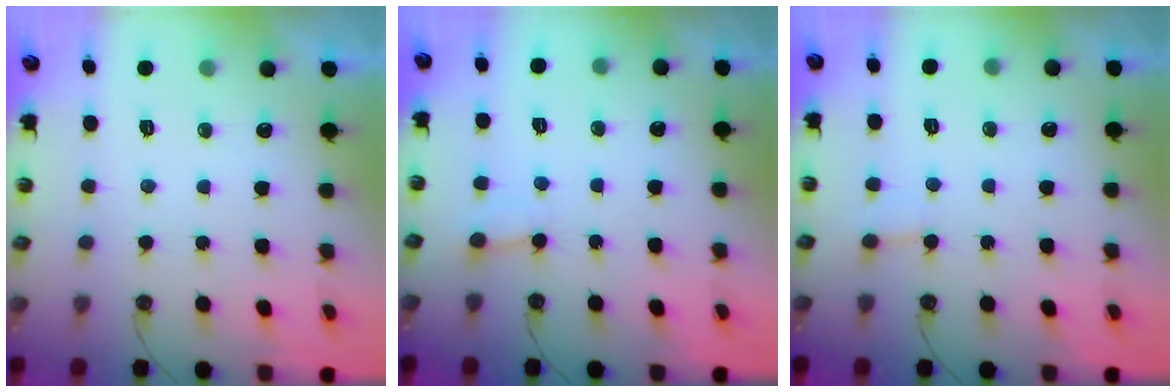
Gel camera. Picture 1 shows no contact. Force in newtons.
{"total": 3.3, "press": 3.3, "slide": 0.3}
{"total": 2.4, "press": 2.4, "slide": 0.3}